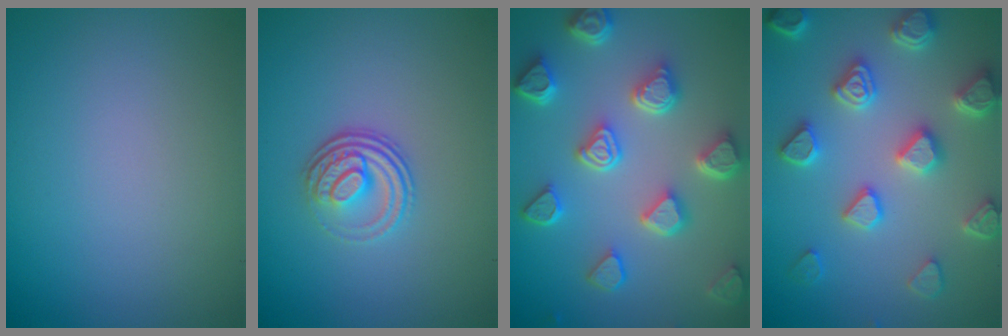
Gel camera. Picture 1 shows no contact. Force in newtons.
{"total": 3.5, "press": 2.5, "slide": 2.4}
{"total": 6.6, "press": 5.2, "slide": 4.0}
{"total": 5.5, "press": 5.0, "slide": 2.4}